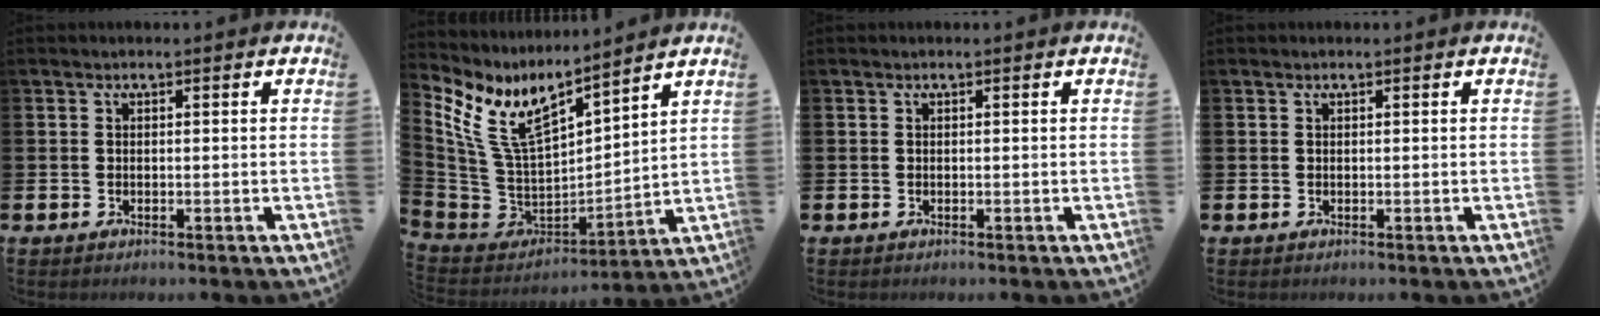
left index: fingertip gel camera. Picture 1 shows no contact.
{"total": 10.3, "force": [7.1, 4.2, 6.1], "torque": [-0.160, -0.052, 0.129]}
{"total": 0.0}
{"total": 0.0}